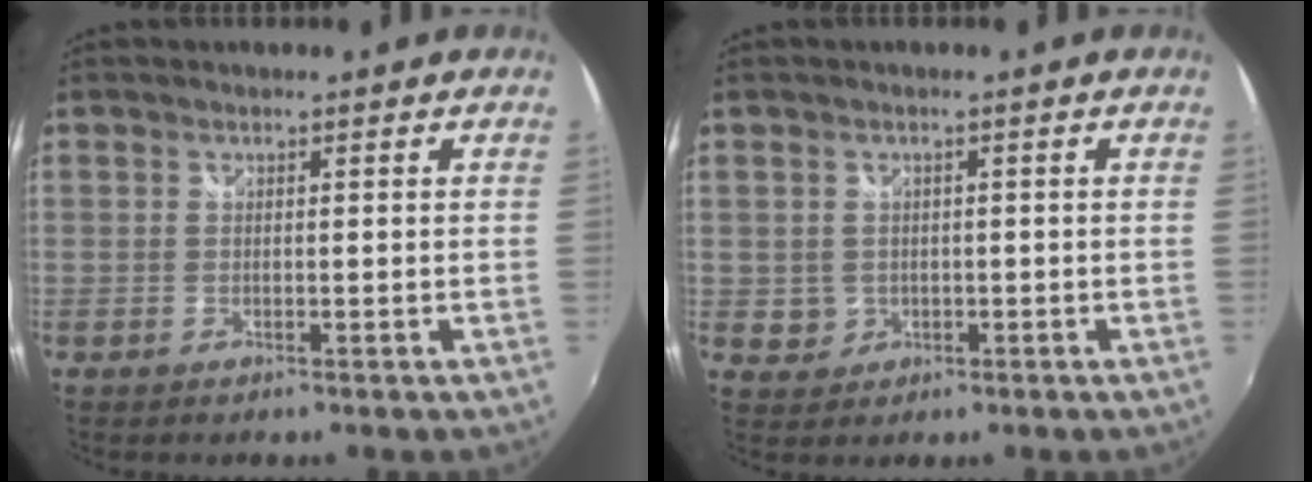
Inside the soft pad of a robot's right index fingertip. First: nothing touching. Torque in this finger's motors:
{"motor_torque": [-0.22, 0.17, -0.75, -0.17]}